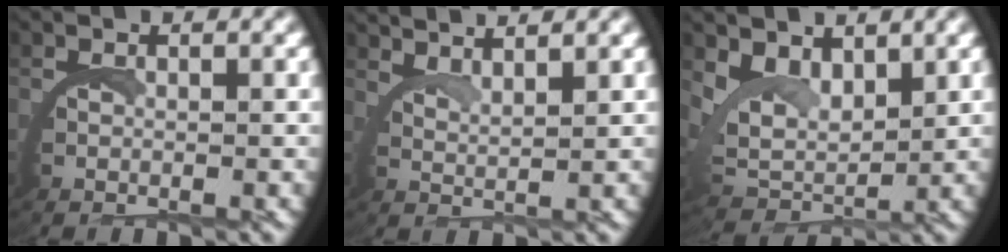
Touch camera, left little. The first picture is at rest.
{"total": 4.3, "force": [4.1, -0.3, 1.2], "torque": [-0.036, 0.000, 0.073]}
{"total": 5.4, "force": [2.9, 3.4, 3.0], "torque": [-0.078, -0.017, 0.055]}